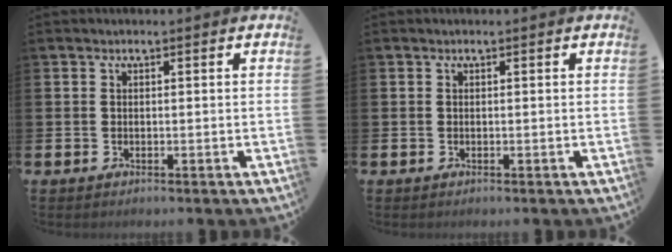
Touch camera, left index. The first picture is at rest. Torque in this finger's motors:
{"motor_torque": [0.00, 0.00, 0.00, 0.00]}